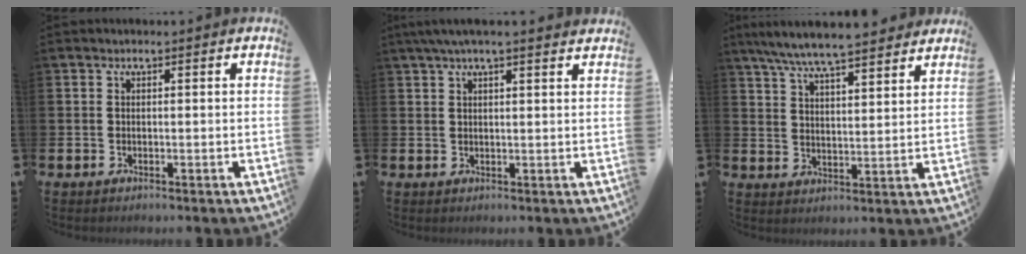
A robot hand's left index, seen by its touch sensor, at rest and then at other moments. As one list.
[{"total": 3.5, "force": [2.9, 0.3, 2.0], "torque": [-0.041, -0.001, 0.052]}, {"total": 7.7, "force": [7.4, 0.5, 2.3], "torque": [-0.071, -0.037, 0.135]}]